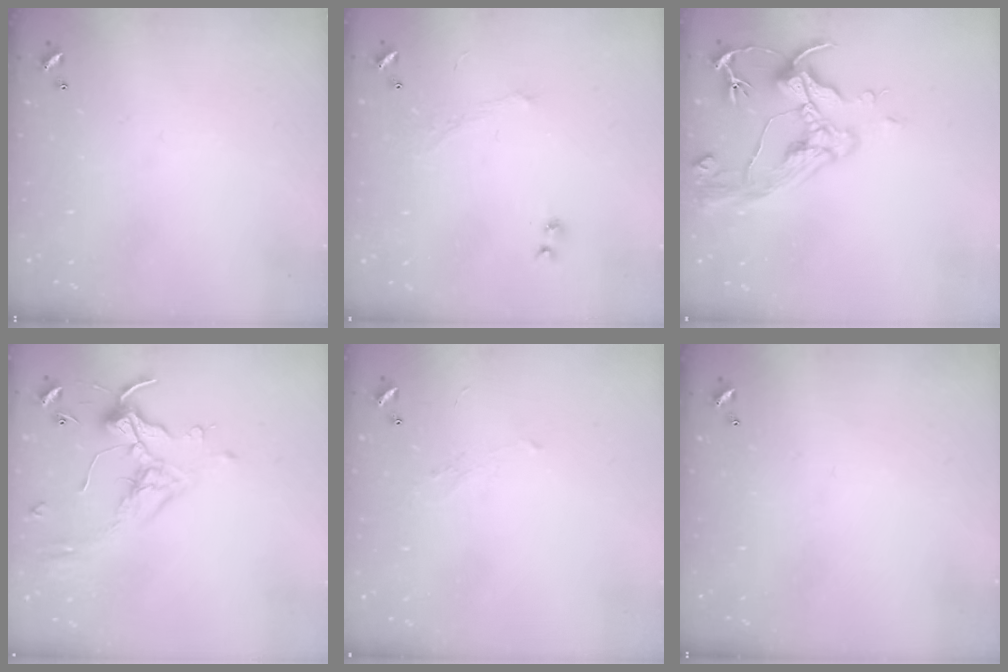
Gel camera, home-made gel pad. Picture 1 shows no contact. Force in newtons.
{"total": 1.2, "press": 1.0, "slide": 0.8}
{"total": 9.6, "press": 9.5, "slide": 1.5}
{"total": 0.9, "press": 0.5, "slide": 0.7}
{"total": 1.3, "press": 1.1, "slide": 0.7}
{"total": 0.0}